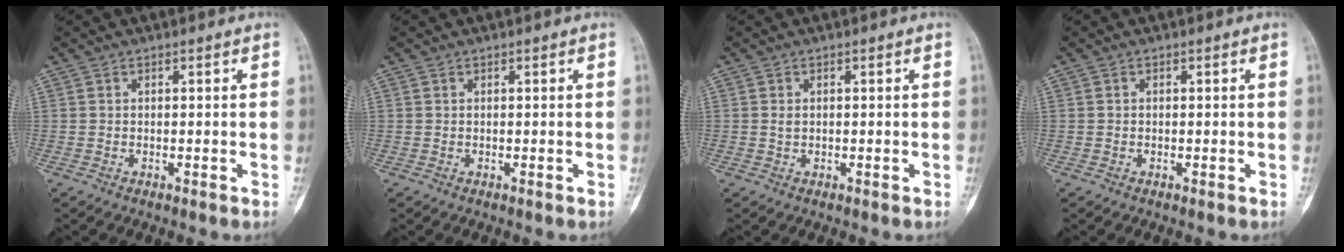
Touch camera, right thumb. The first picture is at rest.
{"total": 0.0}
{"total": 0.8, "force": [0.1, 0.7, -0.1], "torque": [0.002, 0.000, 0.002]}
{"total": 0.0}